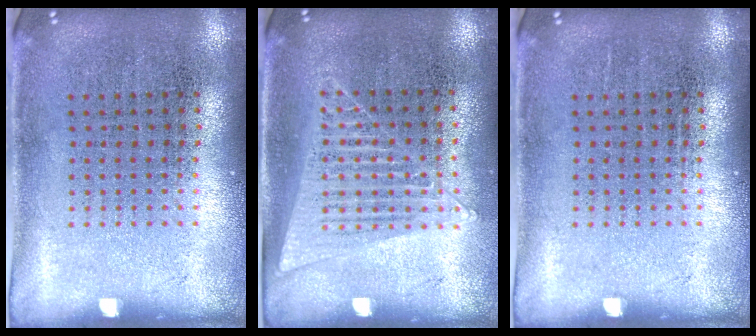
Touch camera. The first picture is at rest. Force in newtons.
{"total": 1.3, "press": 1.2, "slide": 0.5}
{"total": 0.0}